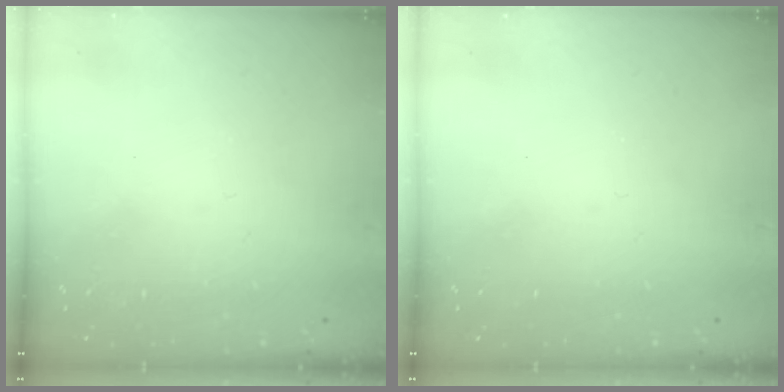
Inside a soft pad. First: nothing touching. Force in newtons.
{"total": 0.0}